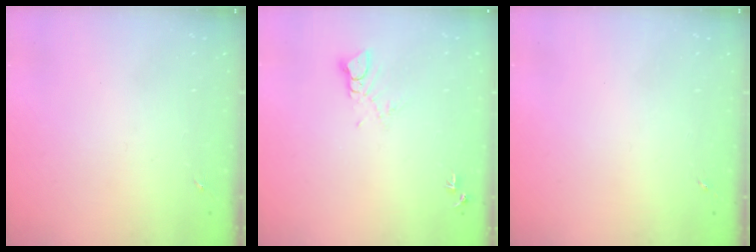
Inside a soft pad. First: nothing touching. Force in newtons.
{"total": 4.7, "press": 4.7, "slide": 0.3}
{"total": 0.0}